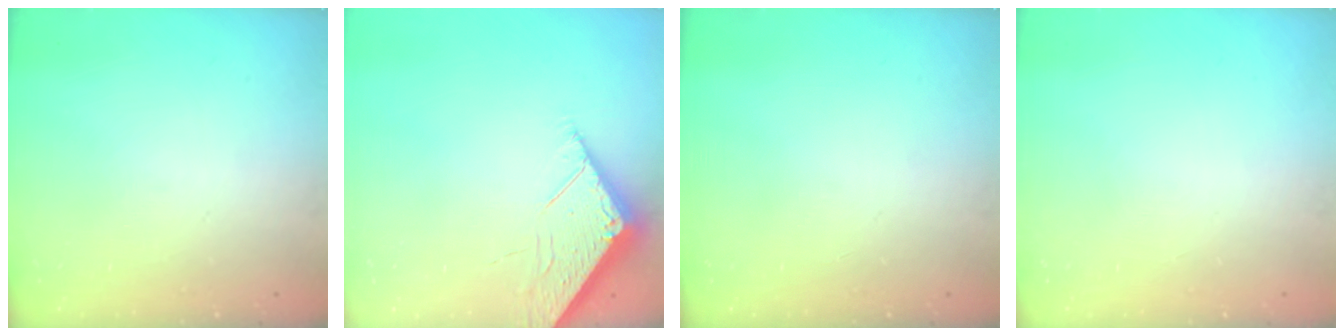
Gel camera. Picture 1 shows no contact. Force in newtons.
{"total": 4.0, "press": 3.9, "slide": 0.4}
{"total": 0.0}
{"total": 0.0}